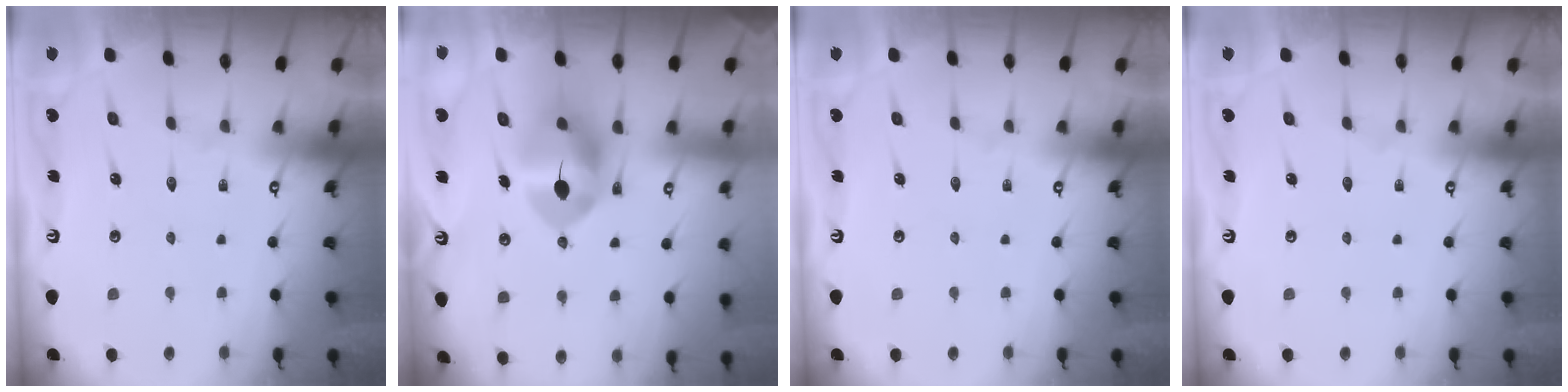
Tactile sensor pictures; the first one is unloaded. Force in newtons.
{"total": 9.4, "press": 9.3, "slide": 1.8}
{"total": 0.0}
{"total": 0.0}